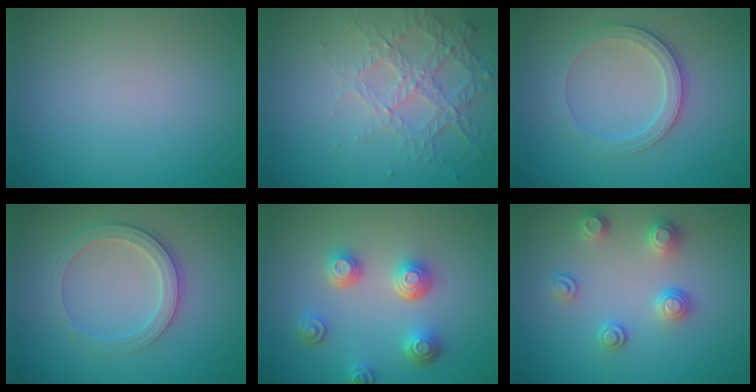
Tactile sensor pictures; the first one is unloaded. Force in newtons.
{"total": 4.2, "press": 3.0, "slide": 2.9}
{"total": 3.0, "press": 2.6, "slide": 1.4}
{"total": 2.8, "press": 2.7, "slide": 0.7}
{"total": 4.3, "press": 3.4, "slide": 2.5}
{"total": 2.7, "press": 2.5, "slide": 0.9}